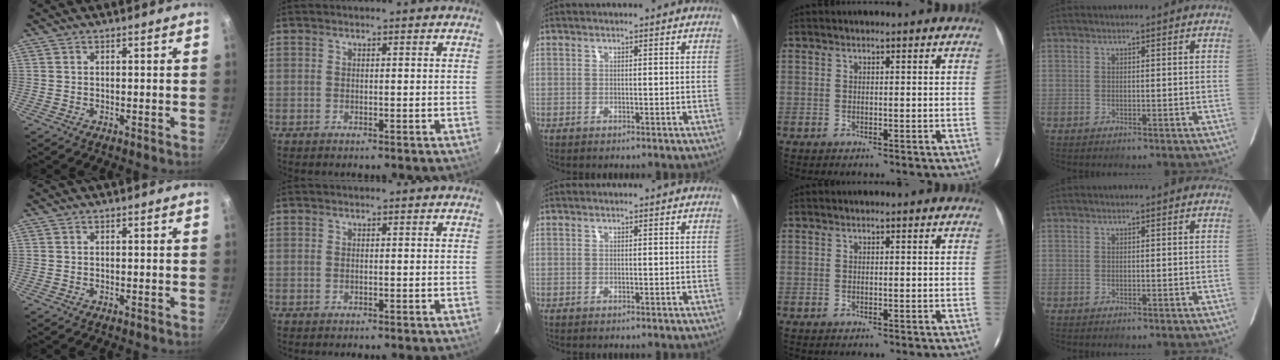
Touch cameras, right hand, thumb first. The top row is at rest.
{}